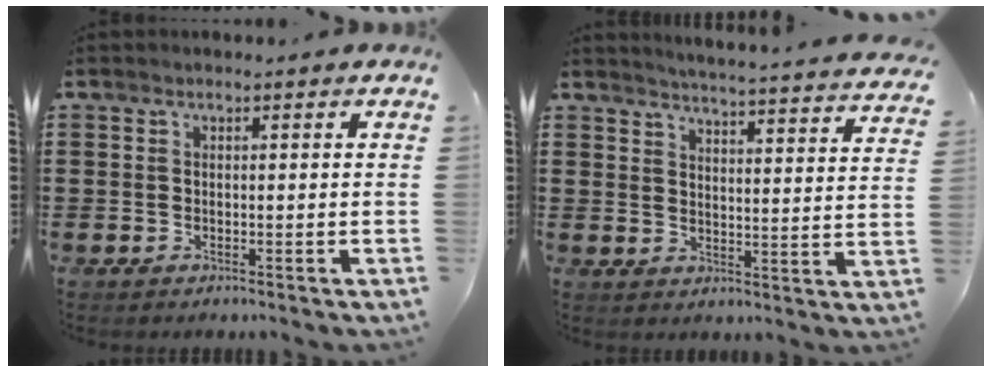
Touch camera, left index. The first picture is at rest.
{"total": 4.1, "force": [4.0, -0.8, 0.5], "torque": [-0.029, -0.037, 0.064]}